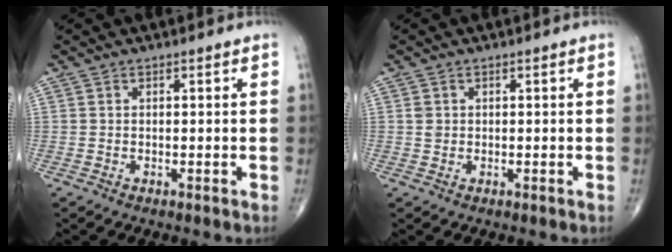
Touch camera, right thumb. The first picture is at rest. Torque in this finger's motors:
{"motor_torque": [0.43, 0.21, 0.35, 0.31, 0.00]}